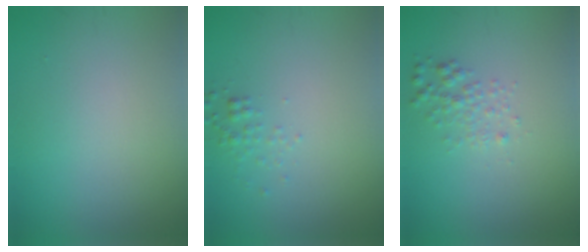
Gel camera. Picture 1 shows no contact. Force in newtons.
{"total": 0.9, "press": 0.9, "slide": 0.0}
{"total": 1.5, "press": 1.5, "slide": 0.1}